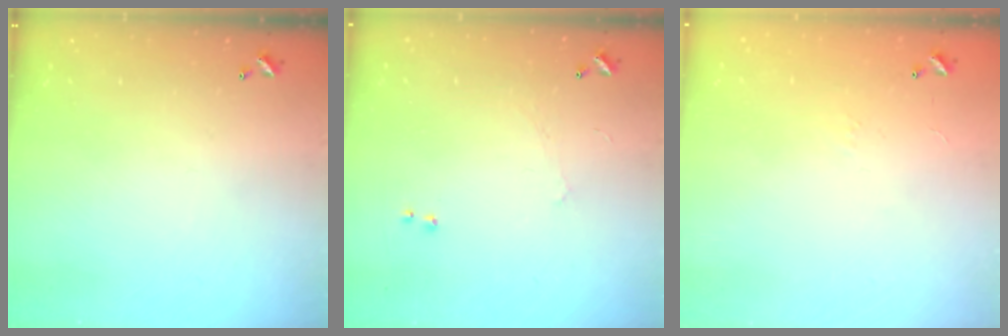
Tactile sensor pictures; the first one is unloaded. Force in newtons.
{"total": 1.0, "press": 0.9, "slide": 0.5}
{"total": 6.6, "press": 6.6, "slide": 0.7}